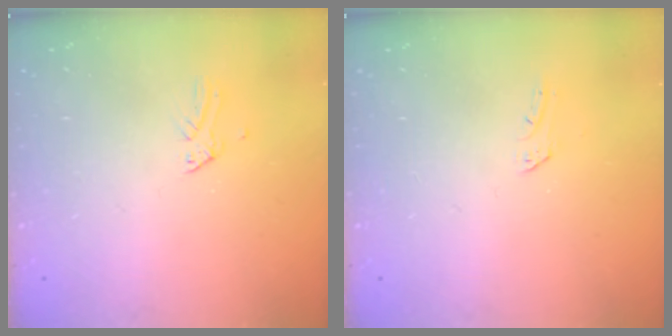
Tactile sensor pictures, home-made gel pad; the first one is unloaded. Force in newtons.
{"total": 2.1, "press": 2.1, "slide": 0.2}